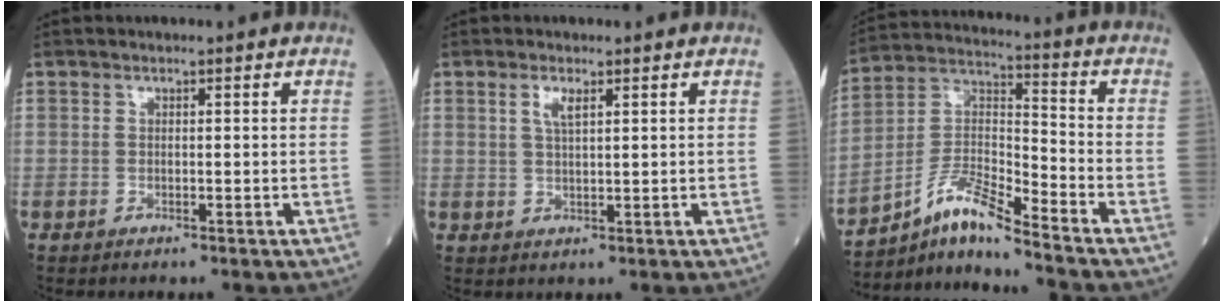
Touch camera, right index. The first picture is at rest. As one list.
[{"total": 2.3, "force": [1.1, 0.4, 2.0], "torque": [-0.046, 0.001, 0.023]}, {"total": 9.8, "force": [-8.0, 0.1, 5.7], "torque": [-0.123, 0.013, -0.146]}]